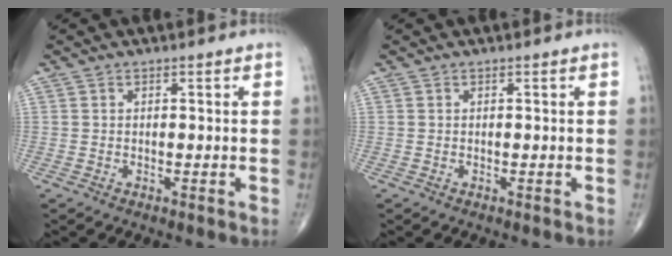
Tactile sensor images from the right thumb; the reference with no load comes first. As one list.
[{"total": 0.0}]